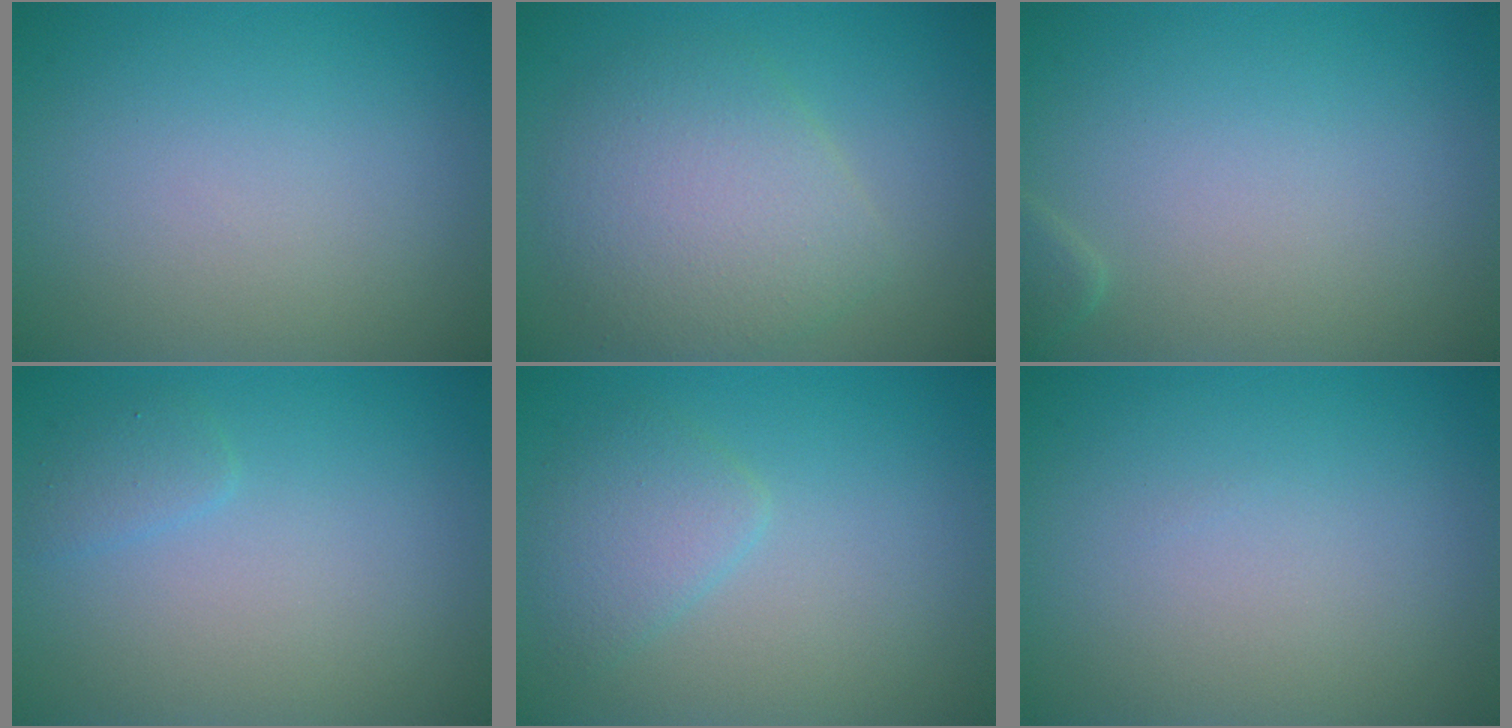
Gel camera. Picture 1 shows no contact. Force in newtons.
{"total": 5.3, "press": 5.3, "slide": 0.0}
{"total": 0.8, "press": 0.8, "slide": 0.1}
{"total": 1.1, "press": 1.1, "slide": 0.1}
{"total": 2.5, "press": 2.5, "slide": 0.1}
{"total": 0.0}